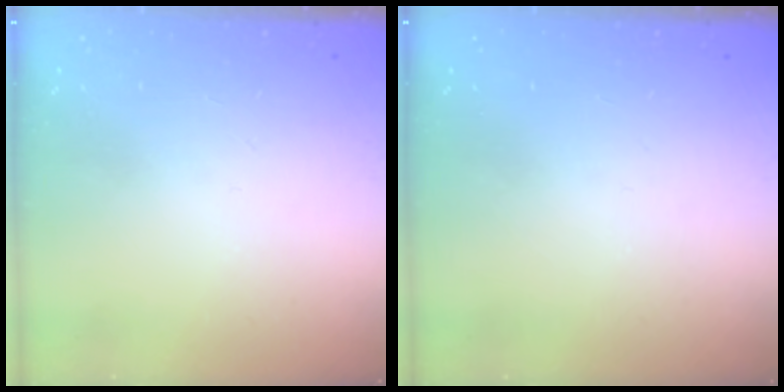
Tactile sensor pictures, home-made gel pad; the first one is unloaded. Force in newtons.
{"total": 0.0}